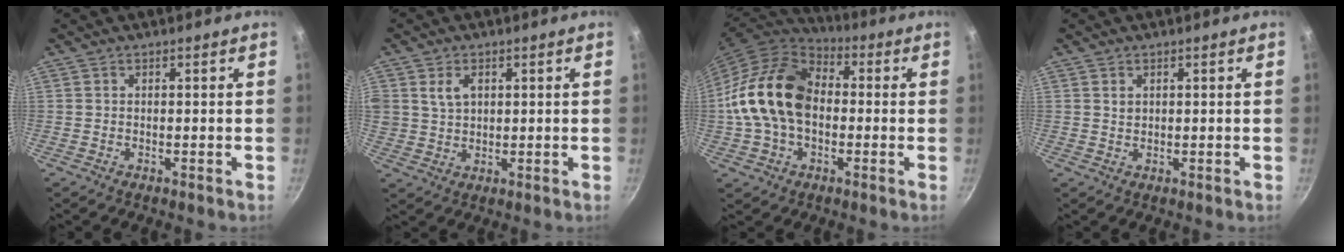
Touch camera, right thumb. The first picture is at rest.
{"total": 4.6, "force": [1.6, 3.4, 2.6], "torque": [-0.030, -0.003, 0.034]}
{"total": 18.7, "force": [-0.2, 13.1, 13.3], "torque": [-0.228, 0.038, -0.016]}
{"total": 1.3, "force": [0.6, 1.0, 0.6], "torque": [-0.008, 0.000, 0.011]}